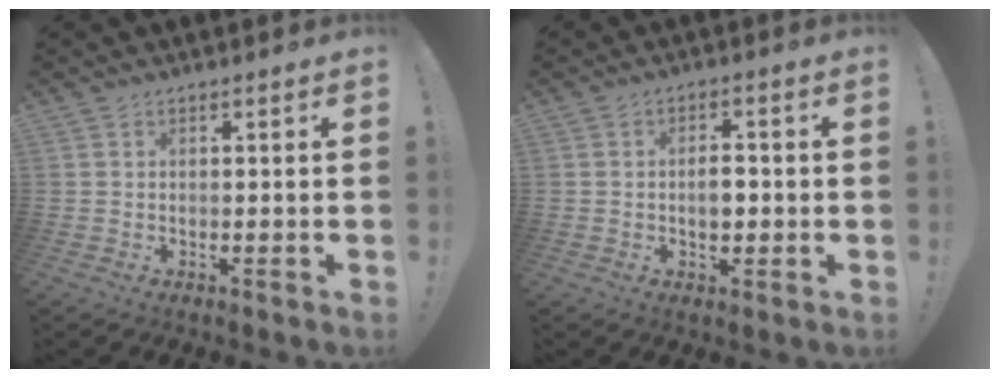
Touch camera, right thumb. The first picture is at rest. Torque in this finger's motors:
{"motor_torque": [-0.19, 0.07, 0.10, -0.01, 0.17]}